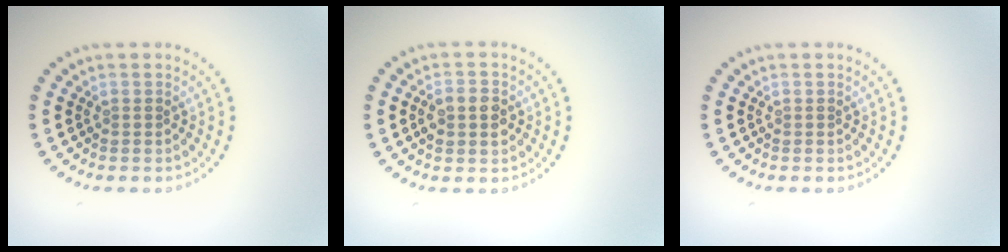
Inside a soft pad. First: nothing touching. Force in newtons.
{"total": 3.0, "press": 3.0, "slide": 0.1}
{"total": 0.0}